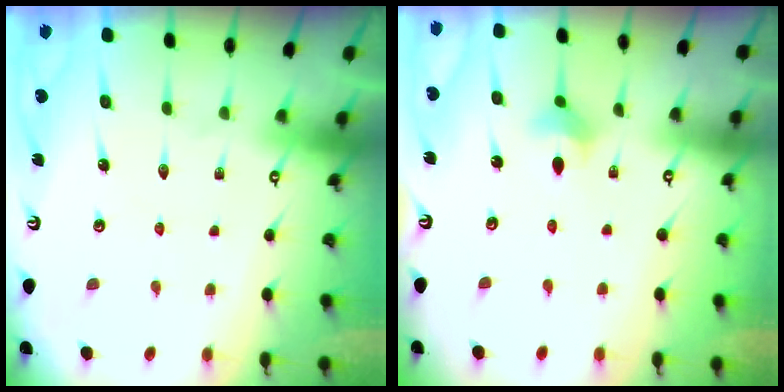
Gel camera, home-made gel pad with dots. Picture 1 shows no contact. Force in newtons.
{"total": 3.9, "press": 3.8, "slide": 0.8}